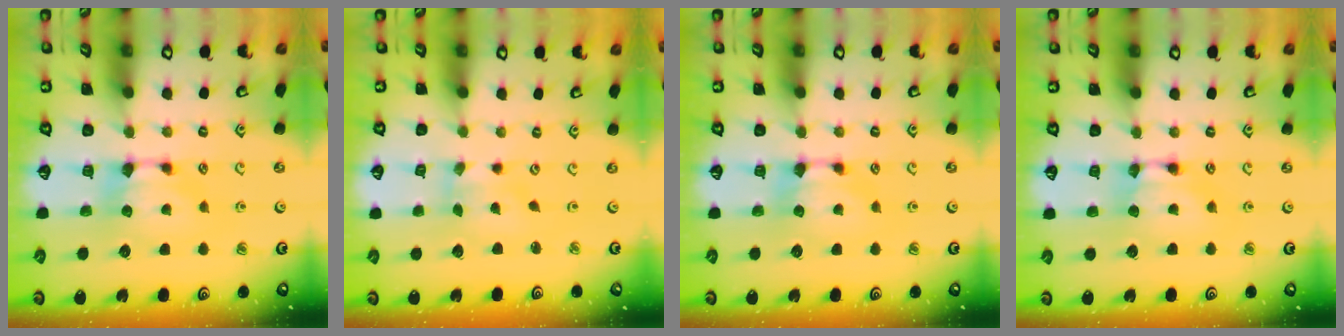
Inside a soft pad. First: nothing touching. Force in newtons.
{"total": 1.7, "press": 1.3, "slide": 1.1}
{"total": 0.0}
{"total": 1.6, "press": 1.6, "slide": 0.1}